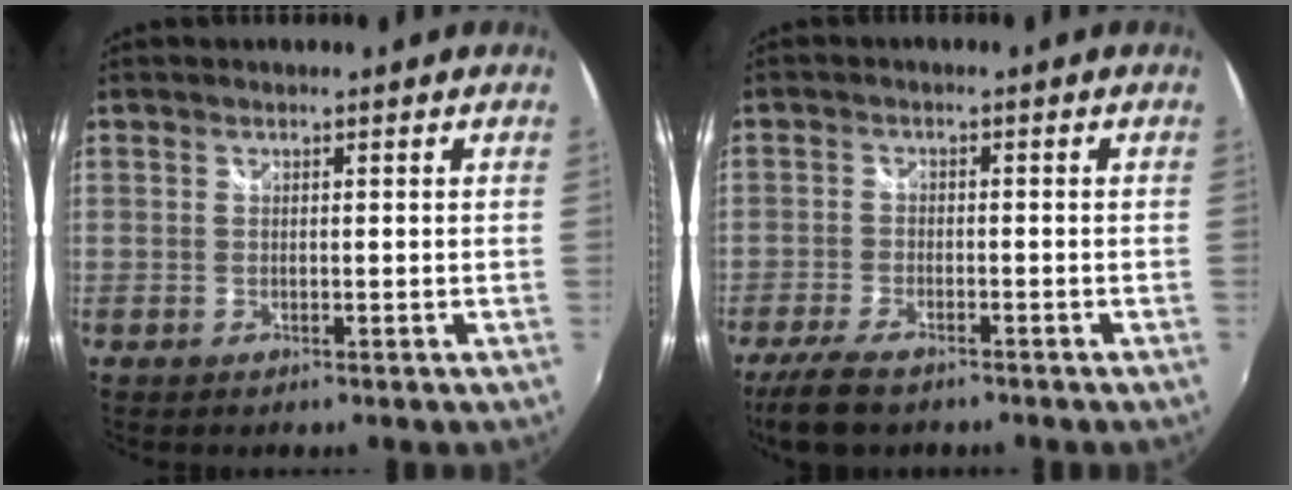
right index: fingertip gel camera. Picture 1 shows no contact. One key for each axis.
{"total": 7.6, "fx": -5.9, "fy": 2.6, "fz": 4.1, "tx": -0.111, "ty": -0.017, "tz": -0.109}